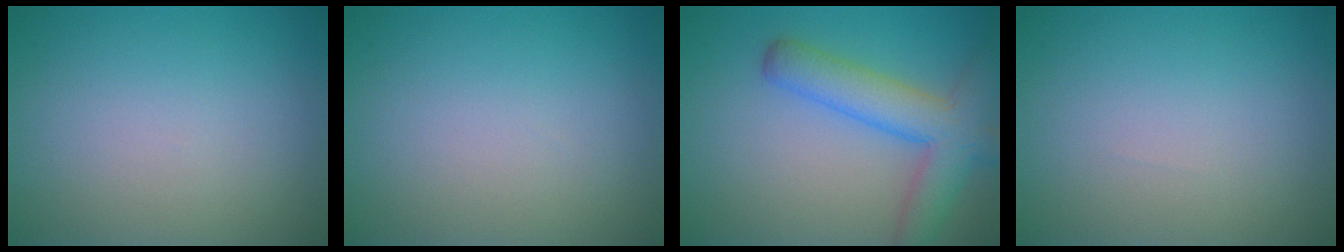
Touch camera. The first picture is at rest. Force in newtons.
{"total": 0.0}
{"total": 6.1, "press": 6.1, "slide": 0.4}
{"total": 0.0}